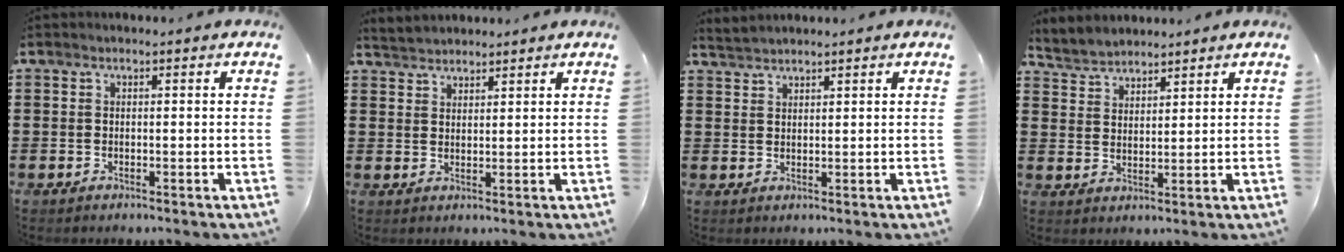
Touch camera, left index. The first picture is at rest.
{"total": 2.5, "force": [2.4, 0.5, -0.3], "torque": [-0.003, -0.001, 0.048]}
{"total": 2.0, "force": [2.0, 0.0, 0.1], "torque": [-0.007, 0.003, 0.041]}
{"total": 3.4, "force": [3.3, 0.8, -0.3], "torque": [-0.010, -0.006, 0.061]}